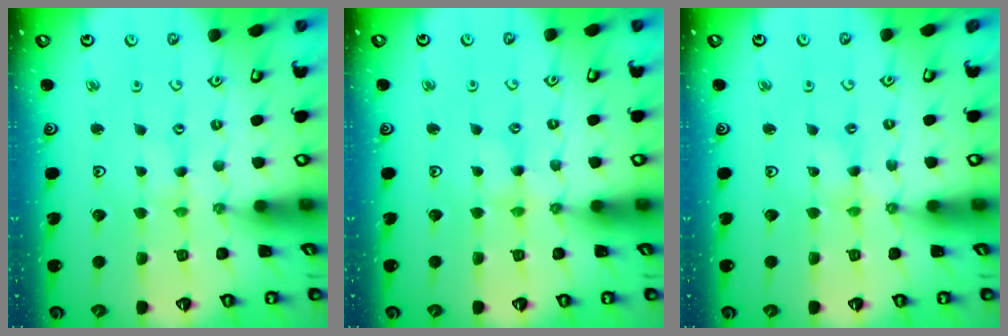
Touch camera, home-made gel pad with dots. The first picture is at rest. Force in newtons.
{"total": 2.5, "press": 2.5, "slide": 0.2}
{"total": 1.1, "press": 1.1, "slide": 0.2}